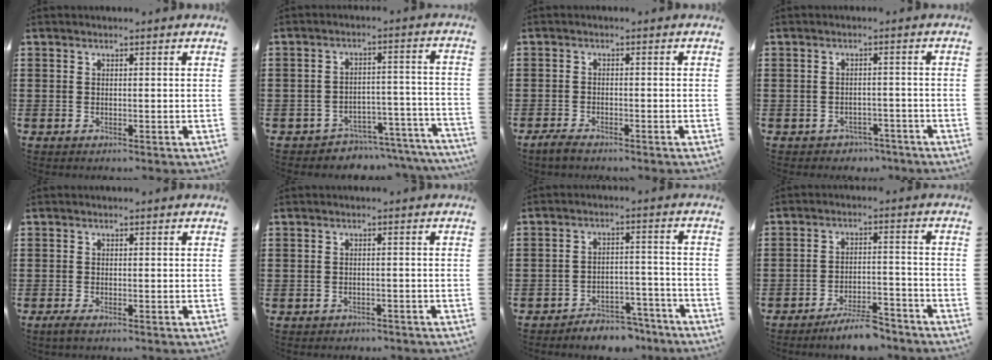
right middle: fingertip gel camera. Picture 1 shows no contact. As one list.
[{"total": 4.3, "force": [-4.3, 0.7, 0.2], "torque": [-0.013, 0.006, -0.090]}, {"total": 2.1, "force": [-1.8, 0.5, 0.8], "torque": [-0.024, -0.001, -0.037]}, {"total": 2.1, "force": [-2.0, 0.6, -0.2], "torque": [-0.006, -0.001, -0.045]}, {"total": 1.0, "force": [-0.7, 0.1, 0.7], "torque": [-0.016, -0.004, -0.014]}, {"total": 1.3, "force": [-1.2, 0.3, -0.1], "torque": [-0.005, -0.001, -0.027]}, {"total": 4.9, "force": [-4.8, 0.9, 0.4], "torque": [-0.008, 0.010, -0.097]}, {"total": 5.8, "force": [-5.3, 0.7, 2.2], "torque": [-0.041, 0.000, -0.100]}]